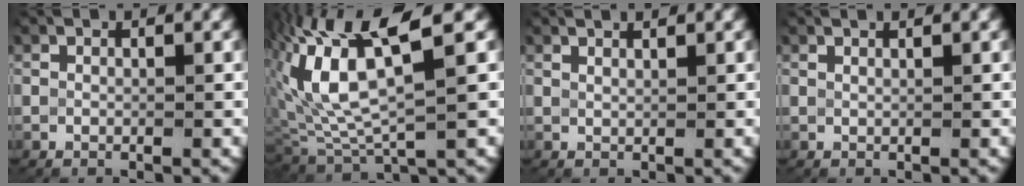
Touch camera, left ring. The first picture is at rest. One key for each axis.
{"total": 10.3, "fx": 2.7, "fy": 4.9, "fz": 8.7, "tx": -0.194, "ty": -0.002, "tz": 0.057}
{"total": 1.4, "fx": 1.2, "fy": -0.4, "fz": 0.4, "tx": -0.008, "ty": -0.003, "tz": 0.027}
{"total": 0.8, "fx": 0.6, "fy": -0.4, "fz": 0.2, "tx": -0.004, "ty": -0.002, "tz": 0.015}